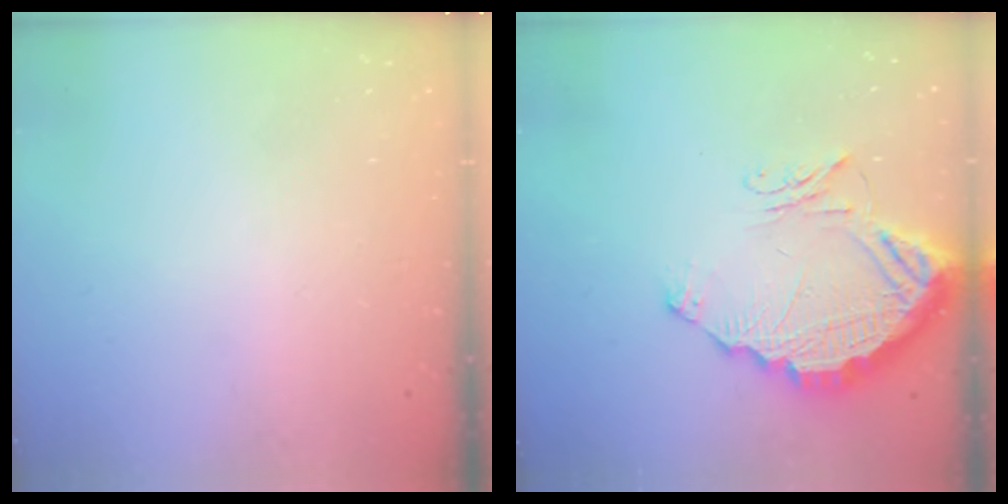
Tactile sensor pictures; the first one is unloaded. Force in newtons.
{"total": 13.9, "press": 13.8, "slide": 1.0}